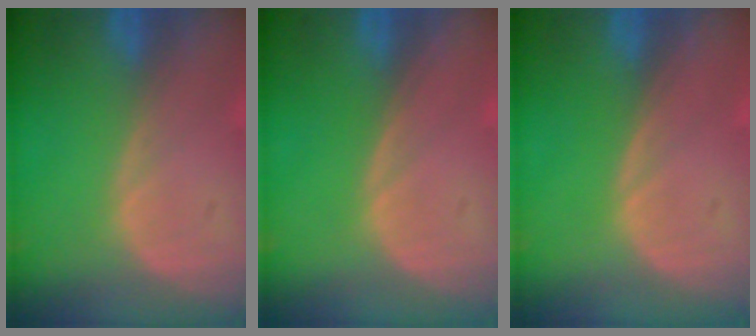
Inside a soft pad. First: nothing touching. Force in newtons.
{"total": 0.0}
{"total": 0.0}